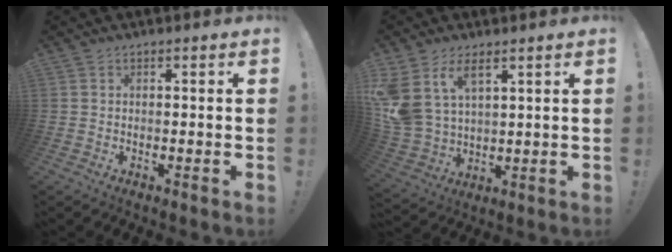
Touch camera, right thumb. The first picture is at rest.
{"total": 11.7, "force": [6.4, 6.7, 7.1], "torque": [-0.161, -0.040, 0.123]}